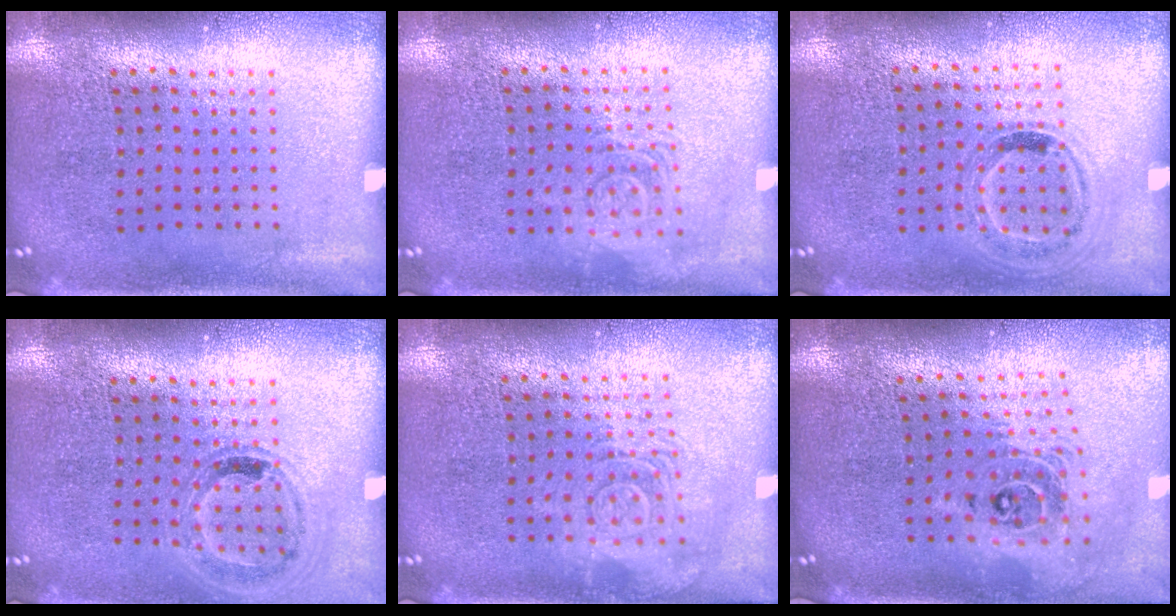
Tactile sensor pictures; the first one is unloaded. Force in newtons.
{"total": 1.2, "press": 1.2, "slide": 0.2}
{"total": 0.9, "press": 0.8, "slide": 0.4}
{"total": 1.0, "press": 1.0, "slide": 0.1}
{"total": 2.5, "press": 2.5, "slide": 0.5}
{"total": 2.0, "press": 1.6, "slide": 1.3}